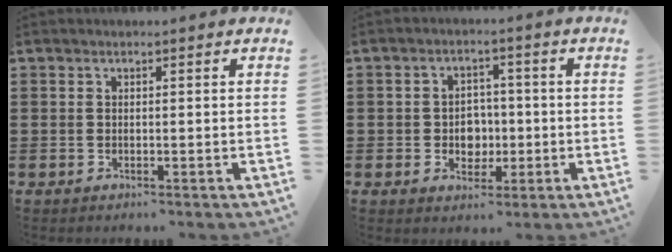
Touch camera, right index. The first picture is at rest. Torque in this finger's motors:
{"motor_torque": [0.07, 0.10, 0.11, 0.01]}